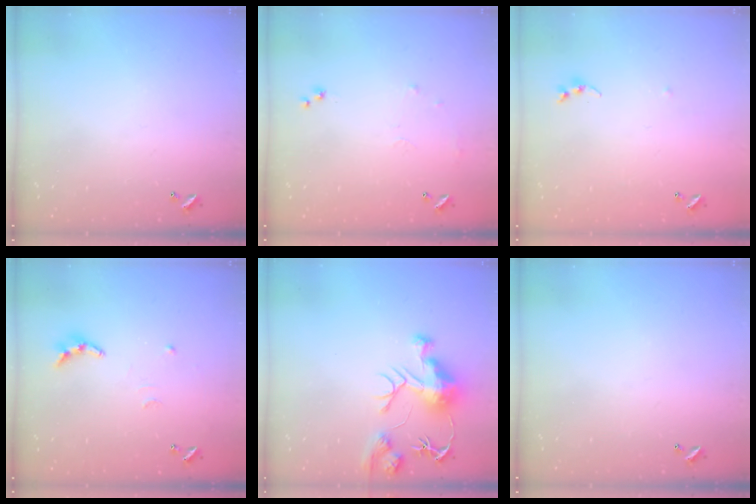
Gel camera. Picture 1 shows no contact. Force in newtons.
{"total": 6.0, "press": 5.9, "slide": 1.0}
{"total": 5.0, "press": 5.0, "slide": 0.6}
{"total": 7.9, "press": 7.9, "slide": 0.2}
{"total": 12.3, "press": 12.3, "slide": 1.1}
{"total": 0.0}